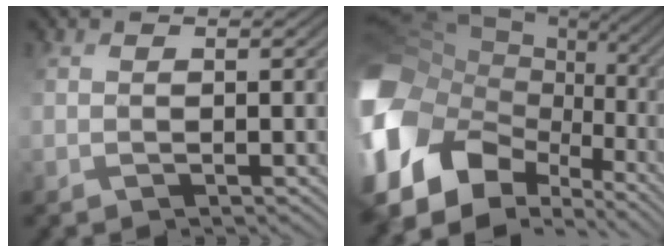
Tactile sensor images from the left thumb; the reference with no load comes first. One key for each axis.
{"total": 19.4, "fx": -5.4, "fy": 13.5, "fz": 12.9, "tx": -0.314, "ty": -0.023, "tz": -0.096}